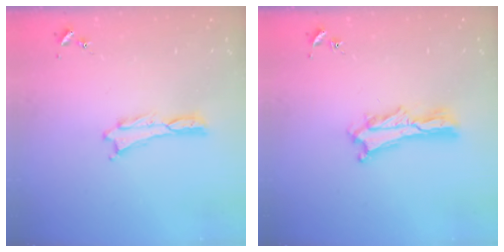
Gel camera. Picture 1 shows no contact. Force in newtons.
{"total": 3.4, "press": 3.4, "slide": 0.3}